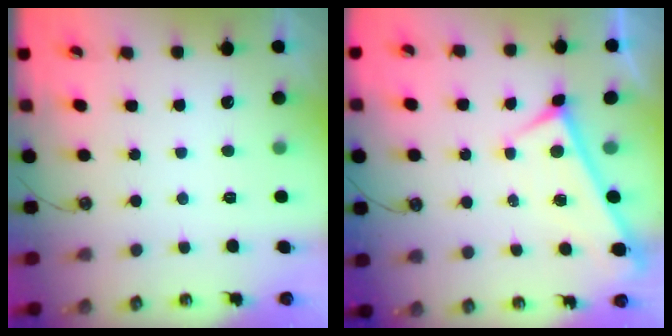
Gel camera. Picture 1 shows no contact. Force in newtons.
{"total": 0.0}